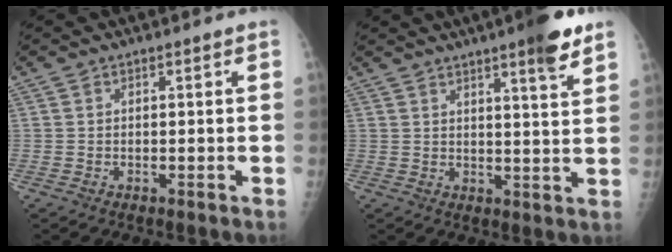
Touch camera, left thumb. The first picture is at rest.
{"total": 8.3, "force": [5.4, 0.8, 6.2], "torque": [-0.077, -0.028, 0.070]}